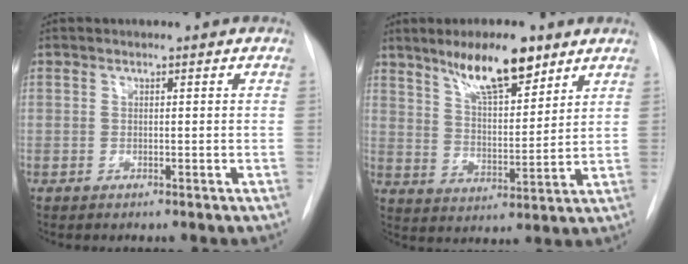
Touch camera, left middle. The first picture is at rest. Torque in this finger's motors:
{"motor_torque": [1.08, -1.06, 0.43, 0.06]}